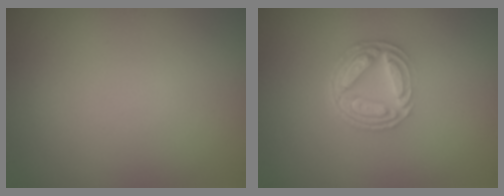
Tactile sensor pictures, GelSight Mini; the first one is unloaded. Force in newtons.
{"total": 5.2, "press": 3.8, "slide": 3.5}